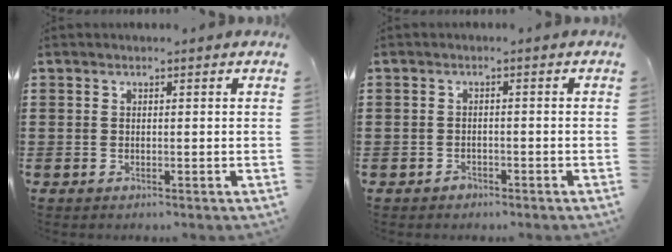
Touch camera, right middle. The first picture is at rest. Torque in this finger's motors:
{"motor_torque": [0.59, -0.09, -0.04, -0.03]}